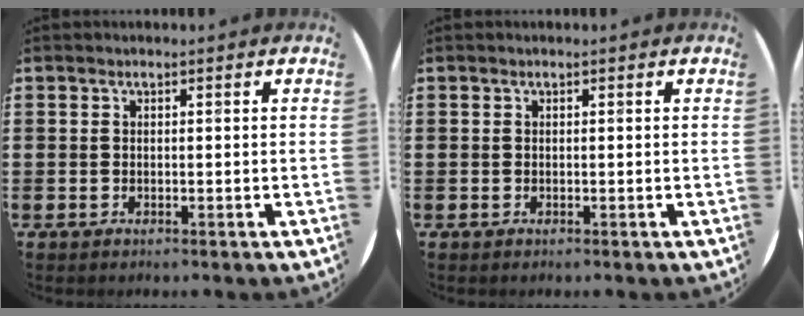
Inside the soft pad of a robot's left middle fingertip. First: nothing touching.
{"total": 0.0}